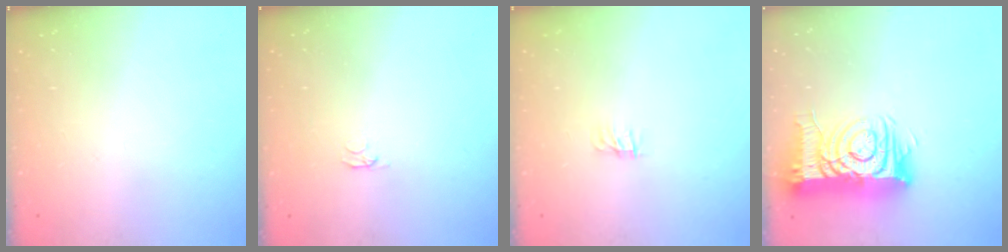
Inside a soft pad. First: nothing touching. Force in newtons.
{"total": 2.1, "press": 2.0, "slide": 0.3}
{"total": 0.0}
{"total": 14.6, "press": 14.5, "slide": 1.7}